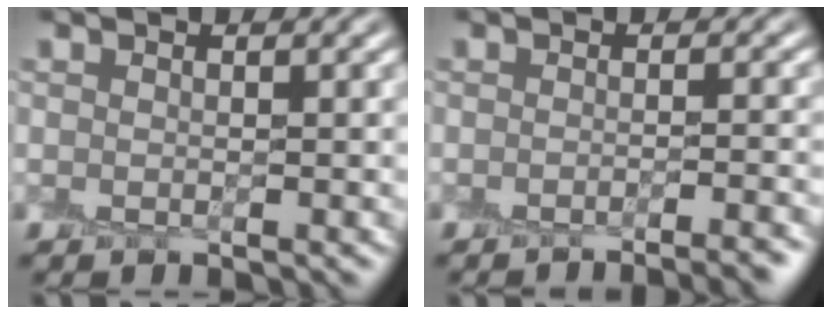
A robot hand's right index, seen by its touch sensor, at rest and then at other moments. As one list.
[{"total": 3.5, "force": [-3.1, 0.4, 1.5], "torque": [-0.010, -0.004, -0.036]}]